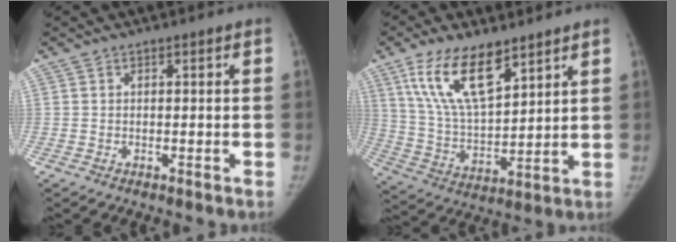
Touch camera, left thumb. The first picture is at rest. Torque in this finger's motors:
{"motor_torque": [0.62, 0.65, 1.70, -1.06, 0.14]}